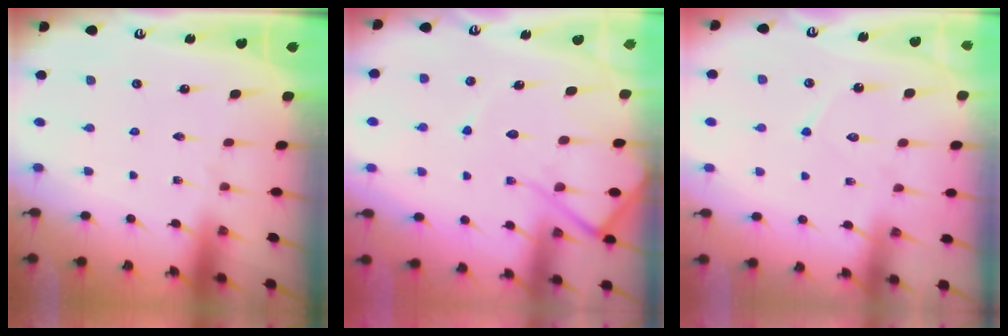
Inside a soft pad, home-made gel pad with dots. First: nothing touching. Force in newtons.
{"total": 10.5, "press": 10.5, "slide": 1.1}
{"total": 6.6, "press": 6.6, "slide": 0.6}